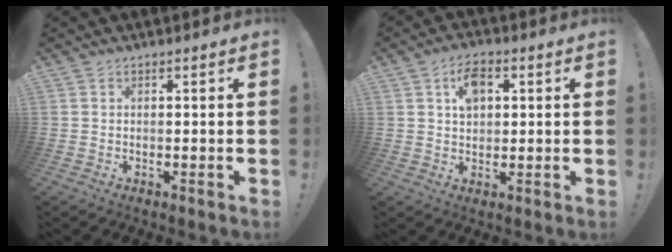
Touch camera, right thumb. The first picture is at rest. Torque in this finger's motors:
{"motor_torque": [-0.13, 0.19, 0.16, 0.23, 0.00]}